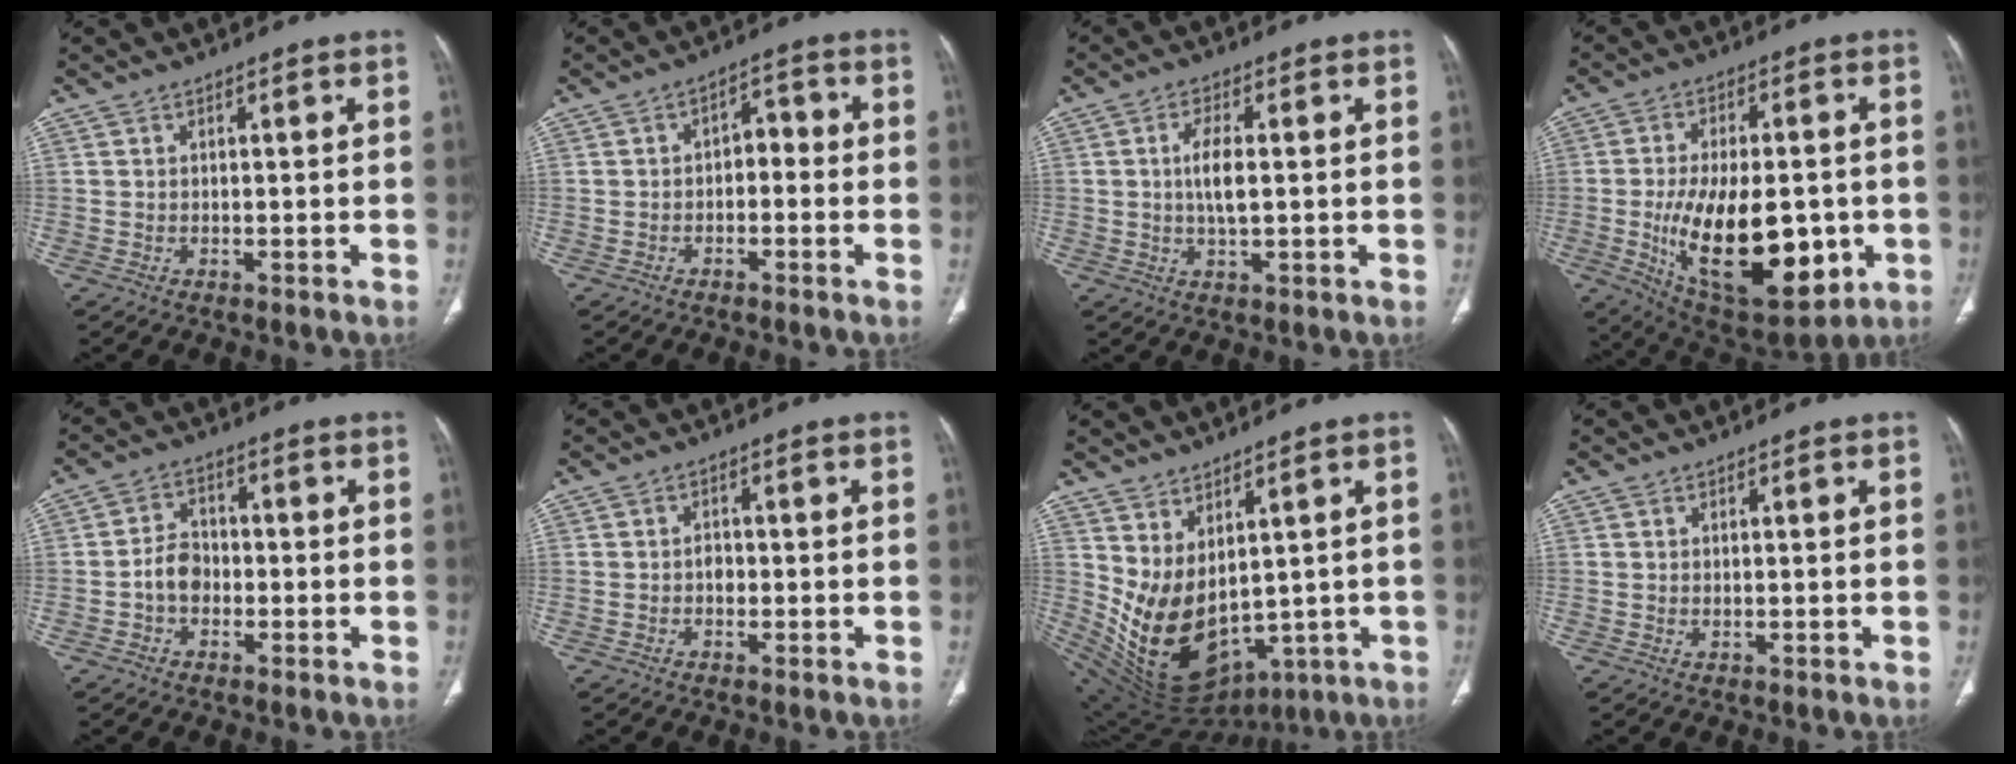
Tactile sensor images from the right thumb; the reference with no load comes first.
{"total": 4.1, "force": [-1.1, 2.8, 2.8], "torque": [-0.026, 0.027, -0.024]}
{"total": 5.4, "force": [0.4, 2.1, 5.0], "torque": [-0.098, -0.003, 0.005]}
{"total": 23.7, "force": [-4.7, 11.9, 19.9], "torque": [-0.309, -0.010, -0.041]}
{"total": 5.1, "force": [-1.4, 3.9, 3.0], "torque": [-0.038, 0.020, -0.032]}
{"total": 1.6, "force": [-0.4, 1.3, 0.9], "torque": [-0.007, 0.006, -0.009]}
{"total": 14.7, "force": [1.9, 9.1, 11.4], "torque": [-0.185, -0.038, 0.078]}
{"total": 0.5, "force": [0.1, 0.3, 0.4], "torque": [-0.009, -0.002, 0.004]}